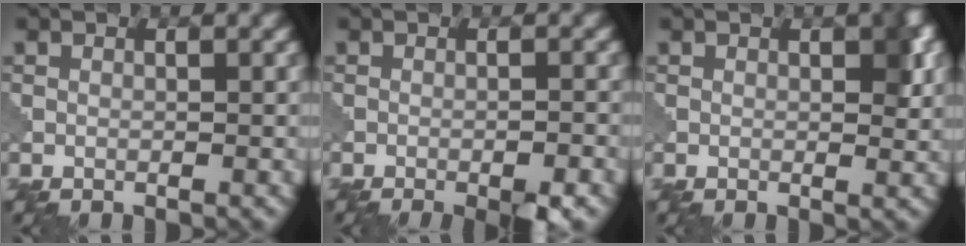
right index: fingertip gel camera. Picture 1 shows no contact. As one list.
[{"total": 4.0, "force": [-2.4, 0.8, 3.1], "torque": [-0.042, 0.003, -0.033]}, {"total": 2.4, "force": [0.6, 1.0, 2.1], "torque": [-0.022, 0.000, 0.008]}]